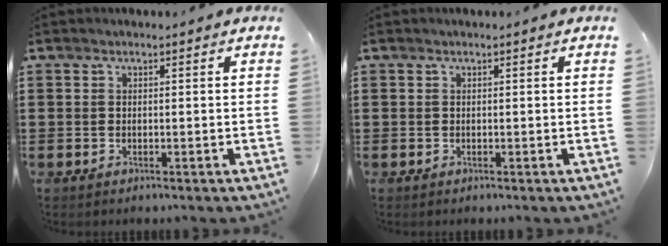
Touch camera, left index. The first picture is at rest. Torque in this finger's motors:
{"motor_torque": [0.00, 0.00, 0.00, 0.00]}